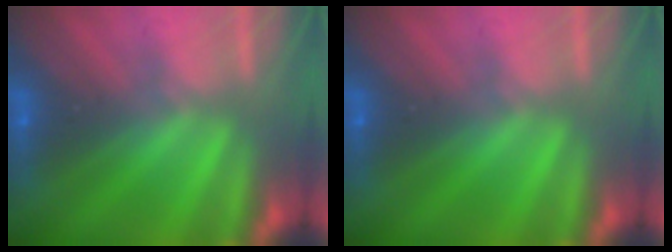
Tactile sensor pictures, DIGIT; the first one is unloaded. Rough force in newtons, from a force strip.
{"total": 0.0}